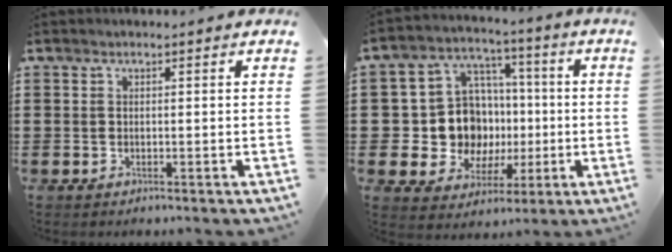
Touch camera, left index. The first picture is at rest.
{"total": 6.9, "force": [-0.6, 4.8, 4.8], "torque": [-0.101, 0.006, -0.017]}